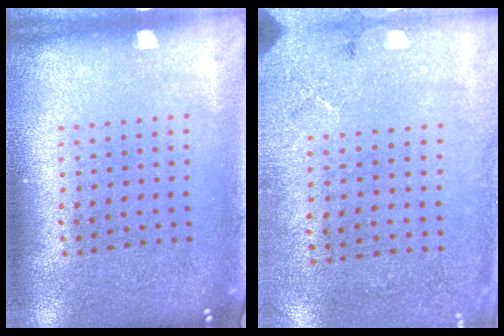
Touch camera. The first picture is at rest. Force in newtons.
{"total": 2.7, "press": 2.2, "slide": 1.6}